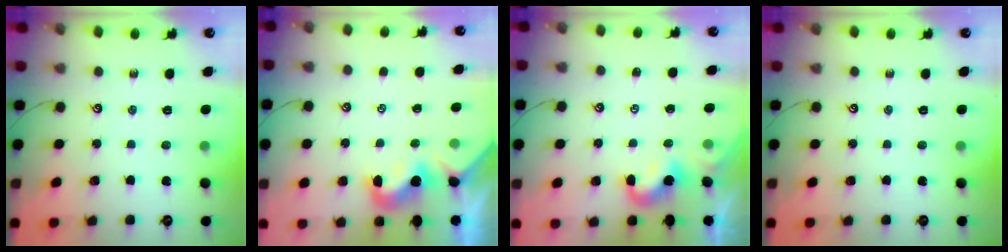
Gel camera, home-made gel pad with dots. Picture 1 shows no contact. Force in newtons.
{"total": 0.0}
{"total": 0.5, "press": 0.4, "slide": 0.3}
{"total": 0.0}